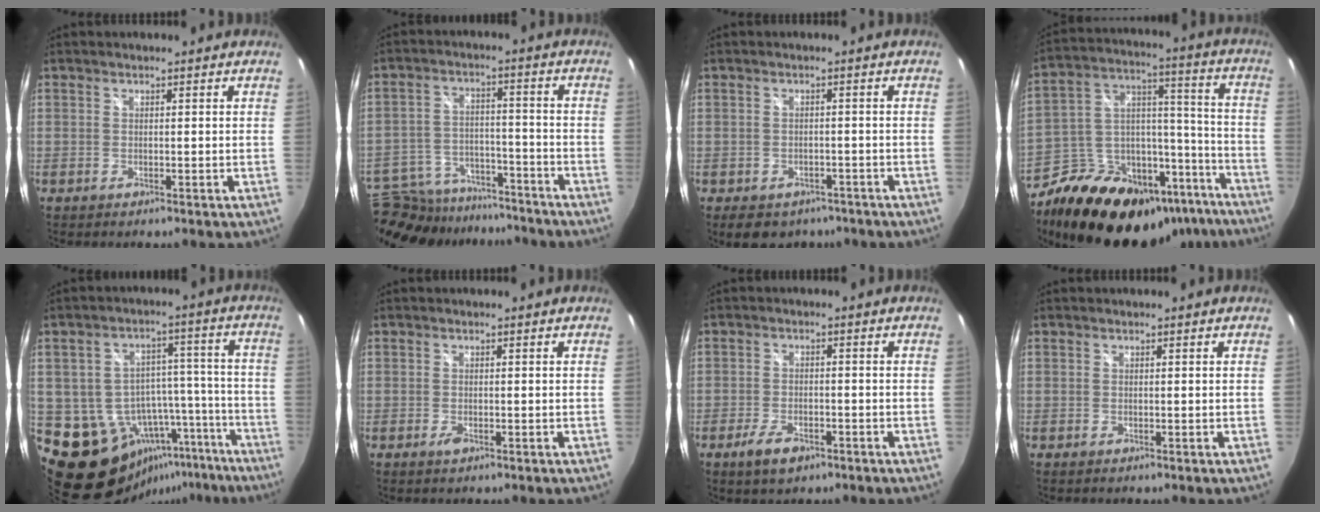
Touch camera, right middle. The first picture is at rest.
{"total": 21.7, "force": [-17.4, 9.5, 8.7], "torque": [-0.208, 0.002, -0.250]}
{"total": 7.6, "force": [-5.3, 4.6, 3.0], "torque": [-0.057, -0.003, -0.065]}
{"total": 30.2, "force": [-21.7, 14.4, 15.4], "torque": [-0.265, 0.046, -0.295]}
{"total": 17.0, "force": [-10.5, 11.5, 6.8], "torque": [-0.118, 0.045, -0.113]}
{"total": 1.3, "force": [-0.7, 0.6, 0.9], "torque": [-0.017, -0.003, -0.012]}
{"total": 5.1, "force": [-3.2, 2.4, 3.3], "torque": [-0.080, -0.008, -0.056]}
{"total": 0.0}